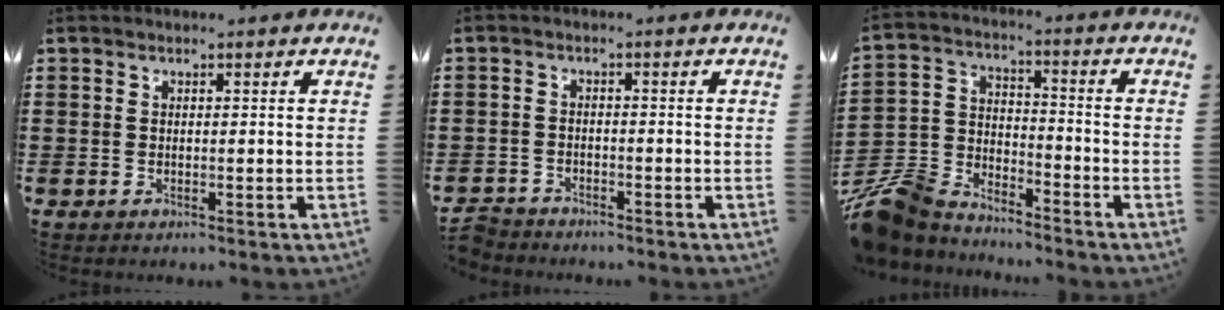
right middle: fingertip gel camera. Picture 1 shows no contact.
{"total": 2.8, "force": [-2.8, 0.5, -0.1], "torque": [-0.012, -0.002, -0.063]}
{"total": 8.0, "force": [-7.2, 3.1, 1.4], "torque": [-0.056, 0.012, -0.150]}